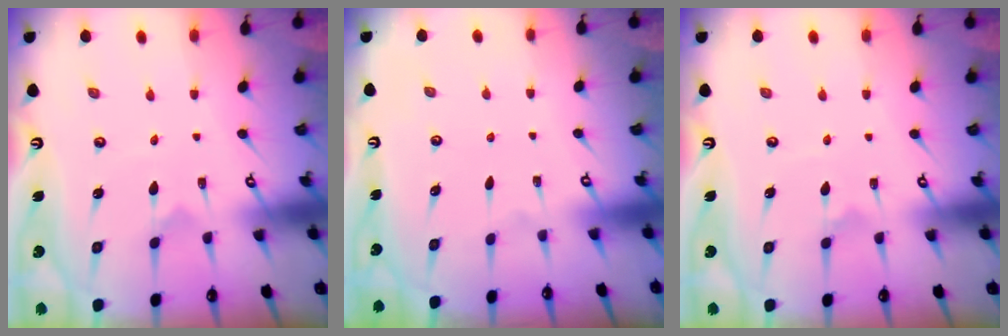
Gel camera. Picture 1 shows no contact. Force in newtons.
{"total": 0.0}
{"total": 0.6, "press": 0.6, "slide": 0.0}